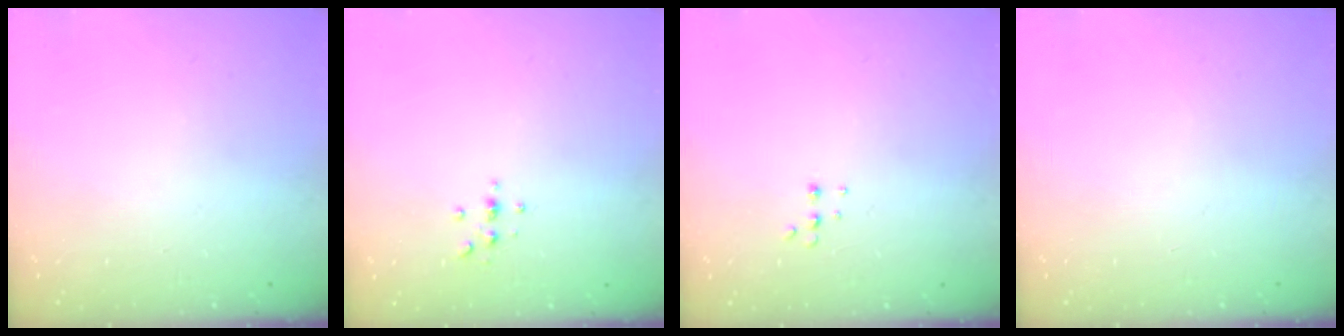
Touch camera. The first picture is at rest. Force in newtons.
{"total": 2.3, "press": 2.3, "slide": 0.2}
{"total": 4.0, "press": 4.0, "slide": 0.8}
{"total": 0.0}